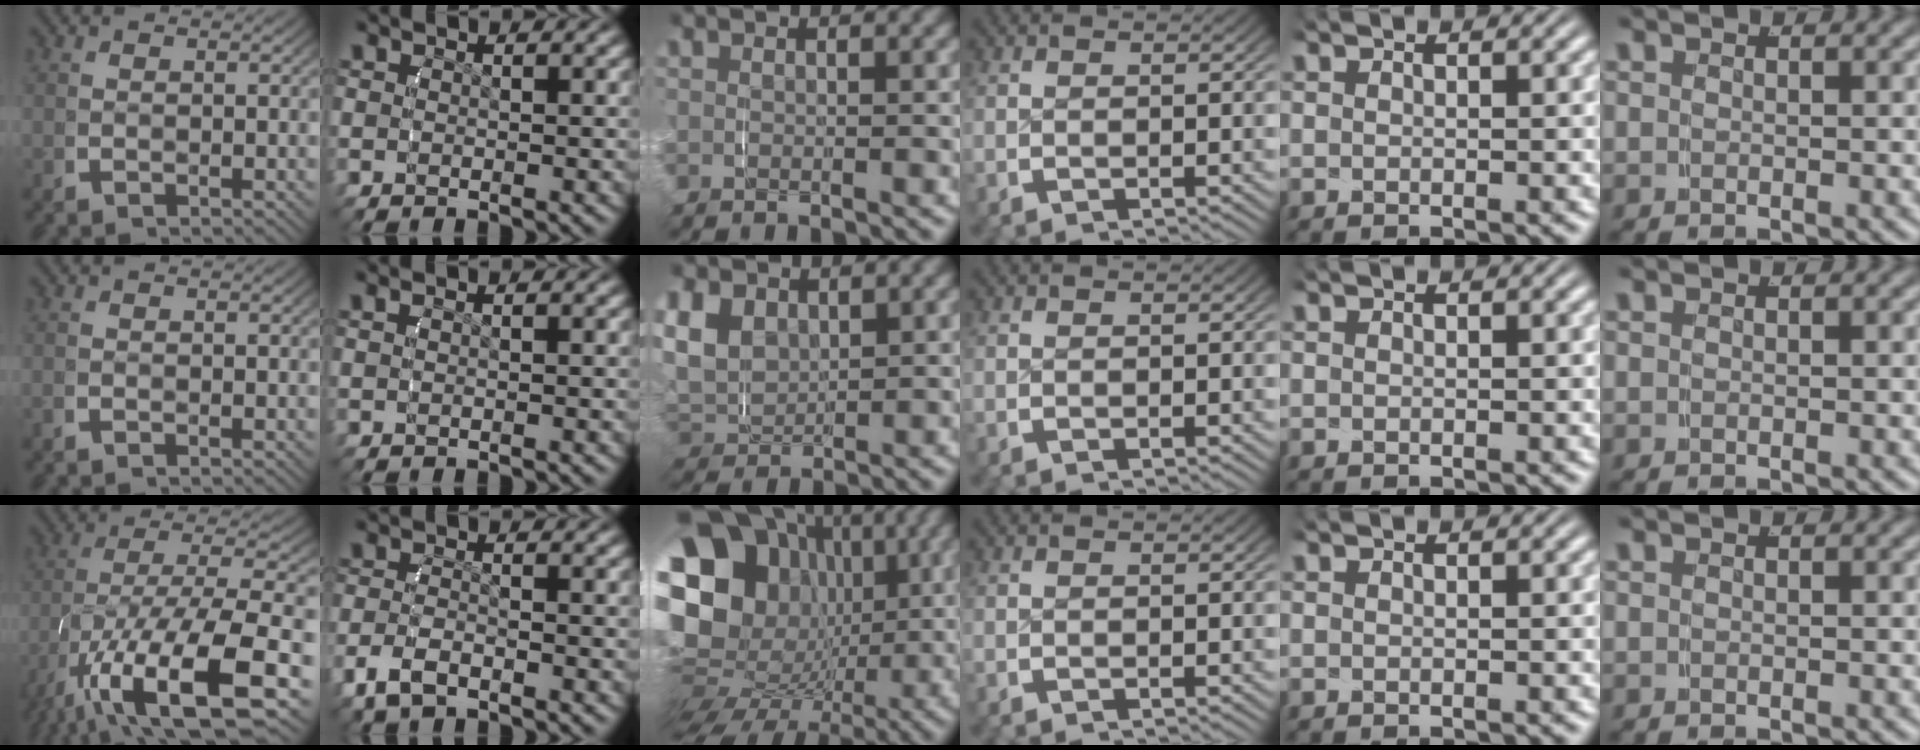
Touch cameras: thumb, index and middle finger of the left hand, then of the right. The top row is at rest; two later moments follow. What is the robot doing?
{"motion": "grasp_and_lifting", "object": "towel"}